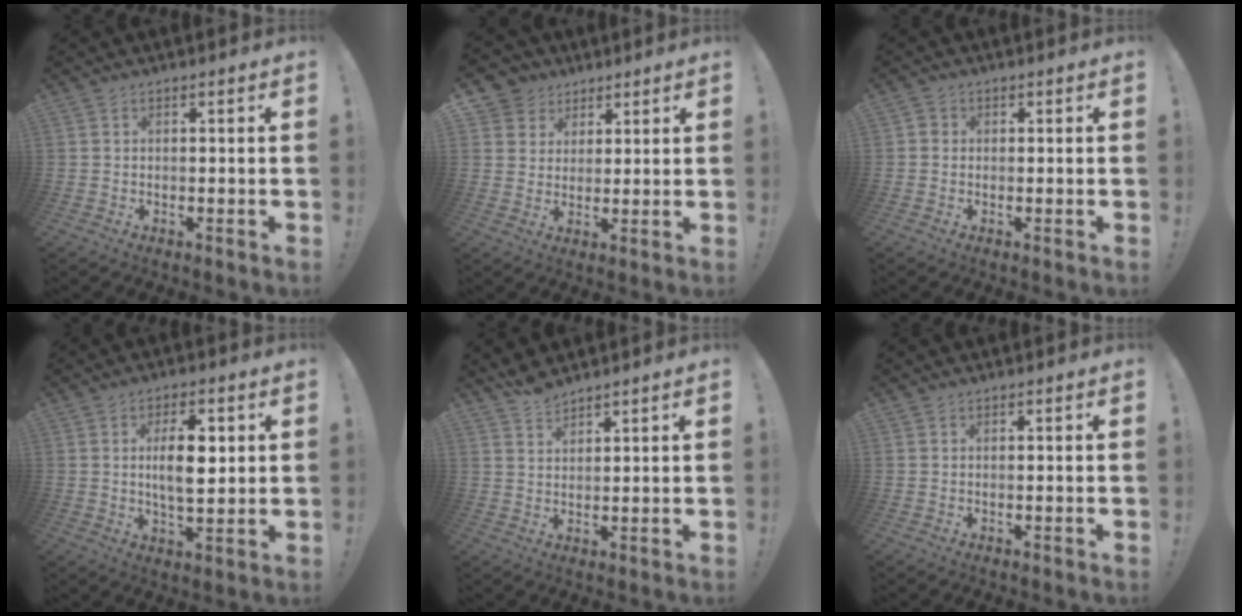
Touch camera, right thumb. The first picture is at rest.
{"total": 6.7, "force": [3.1, 5.8, 0.7], "torque": [-0.009, -0.022, 0.064]}
{"total": 1.6, "force": [-0.2, 1.4, 0.6], "torque": [-0.016, 0.007, -0.002]}
{"total": 10.2, "force": [1.8, 4.4, 9.0], "torque": [-0.140, -0.003, 0.024]}
{"total": 3.3, "force": [3.0, 0.9, 1.0], "torque": [-0.013, -0.020, 0.056]}
{"total": 0.0}